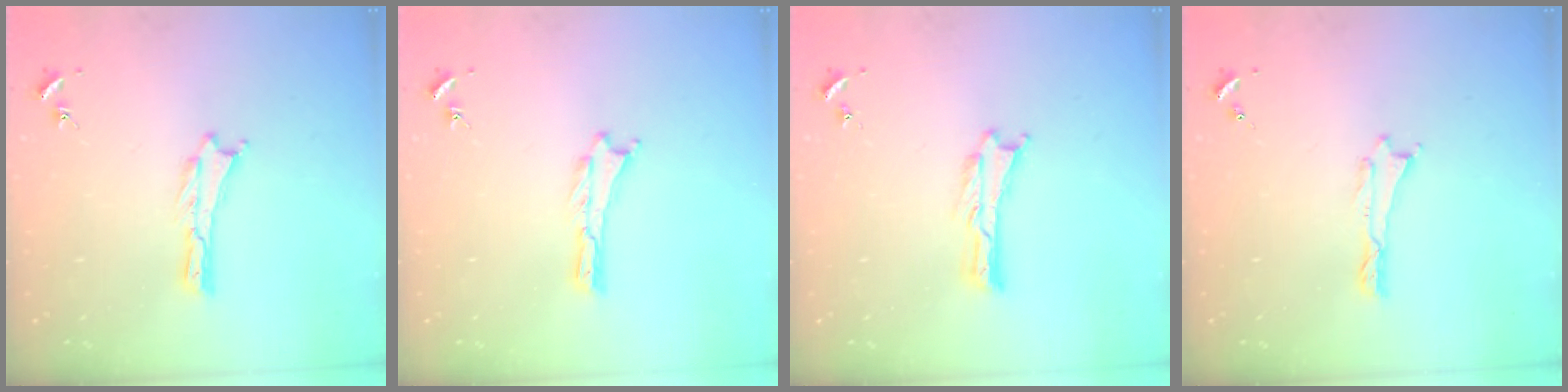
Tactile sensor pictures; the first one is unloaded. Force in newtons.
{"total": 0.0}
{"total": 0.0}
{"total": 0.0}